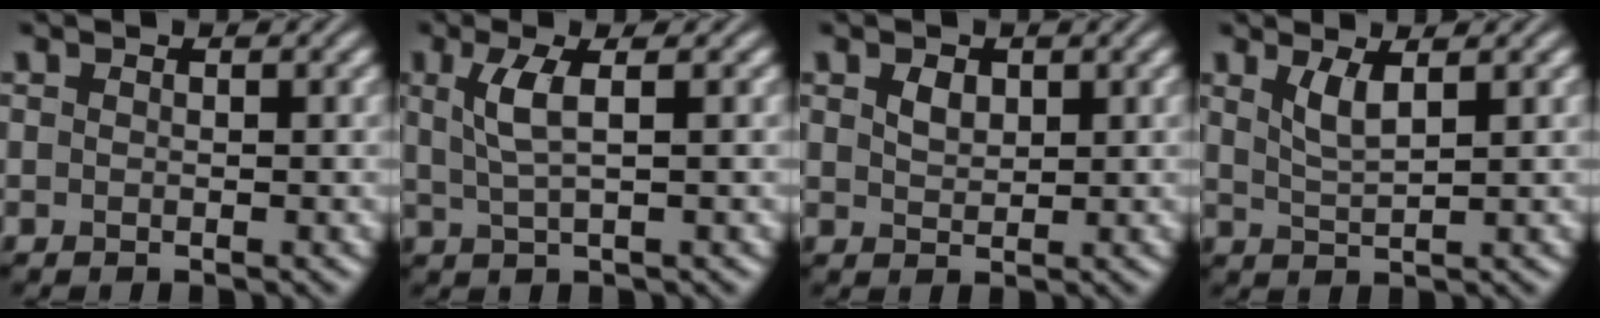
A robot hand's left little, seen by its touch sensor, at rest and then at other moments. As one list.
[{"total": 3.0, "force": [0.8, 0.7, 2.8], "torque": [-0.060, -0.001, 0.017]}, {"total": 1.5, "force": [0.8, 1.0, 0.9], "torque": [-0.018, 0.000, 0.017]}, {"total": 2.3, "force": [1.2, 0.6, 1.9], "torque": [-0.038, -0.006, 0.027]}]